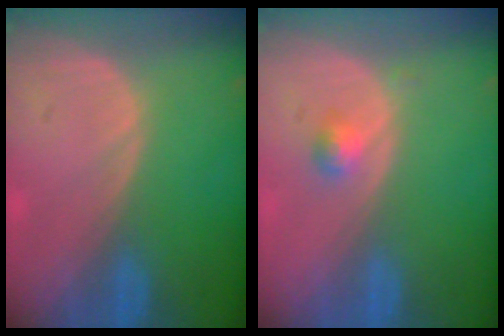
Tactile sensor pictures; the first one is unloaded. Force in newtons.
{"total": 2.0, "press": 1.8, "slide": 0.8}